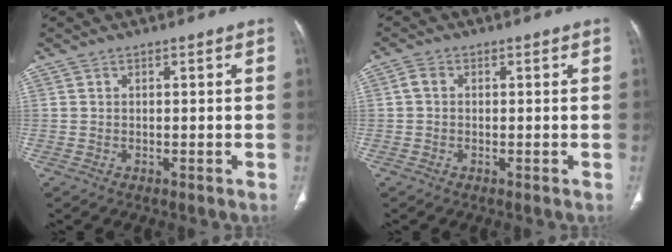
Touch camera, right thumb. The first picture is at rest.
{"total": 1.7, "force": [0.1, 1.3, 1.1], "torque": [-0.021, 0.005, -0.002]}